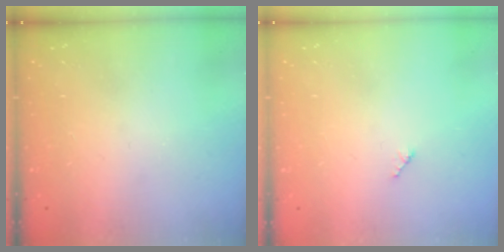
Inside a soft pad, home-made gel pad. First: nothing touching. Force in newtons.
{"total": 2.5, "press": 2.5, "slide": 0.3}